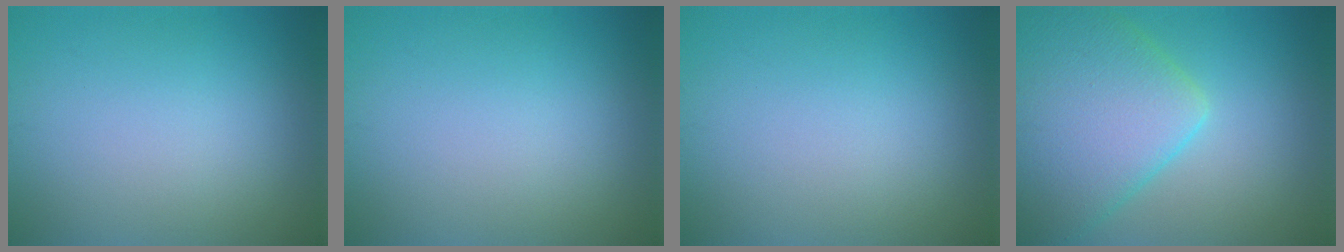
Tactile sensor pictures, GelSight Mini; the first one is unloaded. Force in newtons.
{"total": 0.0}
{"total": 0.0}
{"total": 9.6, "press": 9.6, "slide": 0.5}